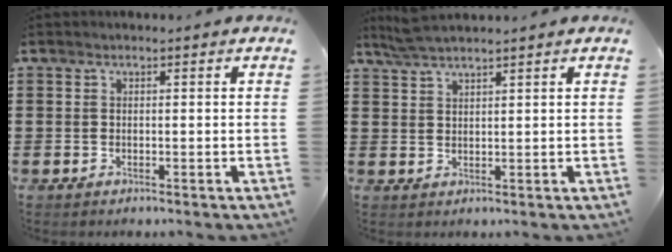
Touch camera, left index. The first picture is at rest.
{"total": 2.8, "force": [2.5, 0.0, 1.2], "torque": [-0.030, 0.001, 0.048]}